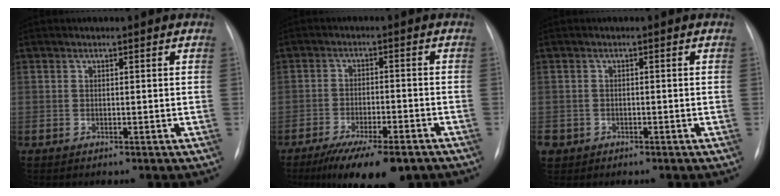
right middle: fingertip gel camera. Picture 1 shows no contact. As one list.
[{"total": 11.9, "force": [-8.7, 3.1, 7.5], "torque": [-0.118, -0.018, -0.130]}, {"total": 2.8, "force": [-1.5, 2.3, 0.6], "torque": [-0.009, 0.002, -0.024]}]